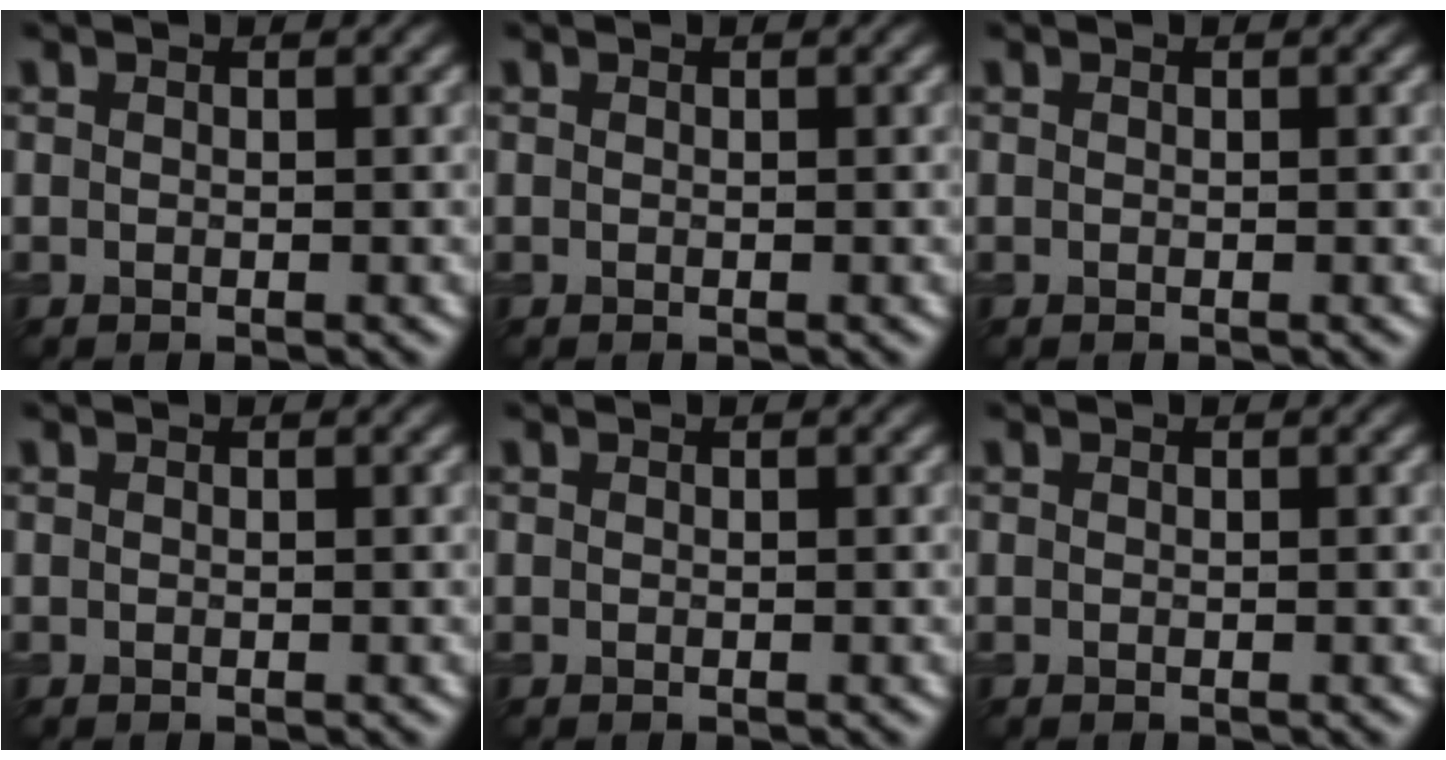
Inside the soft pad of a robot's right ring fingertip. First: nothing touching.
{"total": 0.0}
{"total": 0.0}
{"total": 0.0}
{"total": 0.0}
{"total": 0.0}